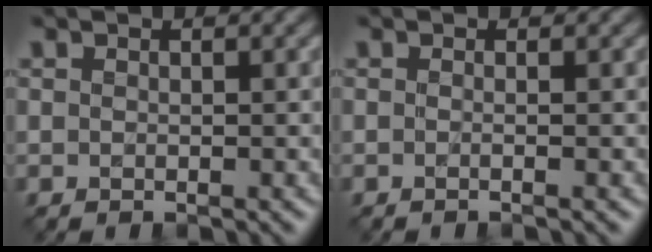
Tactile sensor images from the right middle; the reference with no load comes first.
{"total": 1.6, "force": [0.0, 0.8, 1.5], "torque": [-0.005, -0.011, -0.024]}